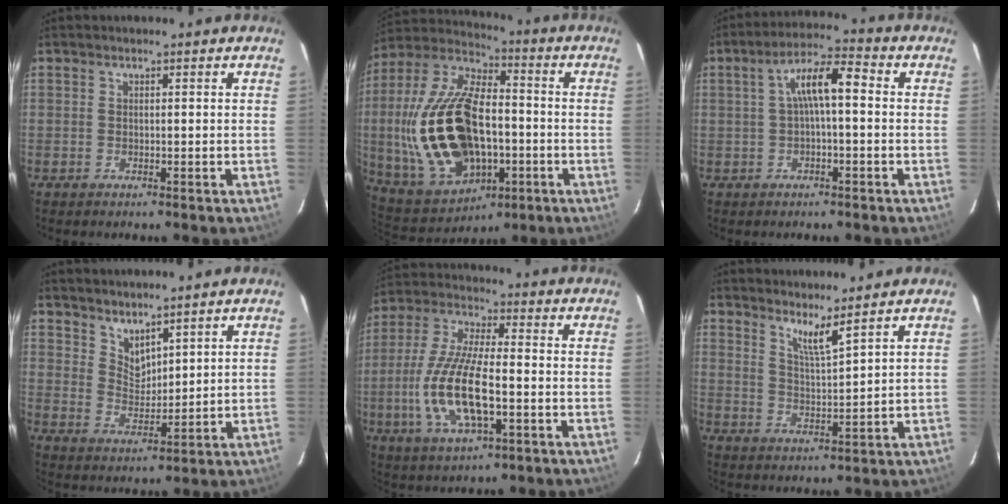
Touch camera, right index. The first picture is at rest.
{"total": 25.5, "force": [-3.7, 14.6, 20.6], "torque": [-0.455, -0.002, -0.043]}
{"total": 7.2, "force": [0.2, 1.9, 6.9], "torque": [-0.132, 0.023, 0.004]}
{"total": 5.1, "force": [4.4, 2.1, 1.7], "torque": [-0.022, -0.004, 0.086]}
{"total": 15.2, "force": [-3.8, 5.0, 13.9], "torque": [-0.292, -0.008, -0.072]}
{"total": 4.8, "force": [3.9, -0.3, 2.8], "torque": [-0.053, -0.011, 0.070]}